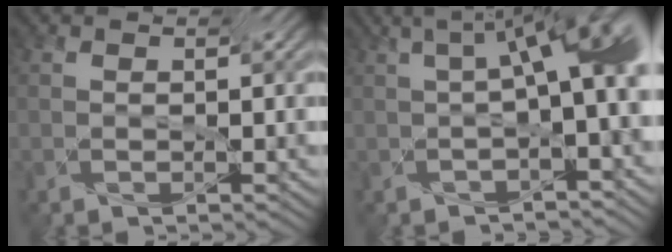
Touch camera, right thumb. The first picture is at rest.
{"total": 11.7, "force": [1.5, 3.7, 10.9], "torque": [-0.124, 0.051, 0.010]}